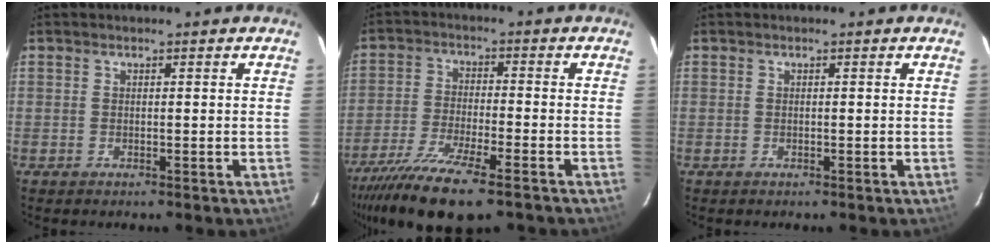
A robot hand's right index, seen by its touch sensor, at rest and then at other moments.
{"total": 15.4, "force": [-11.4, 3.1, 9.9], "torque": [-0.210, -0.045, -0.207]}
{"total": 0.0}